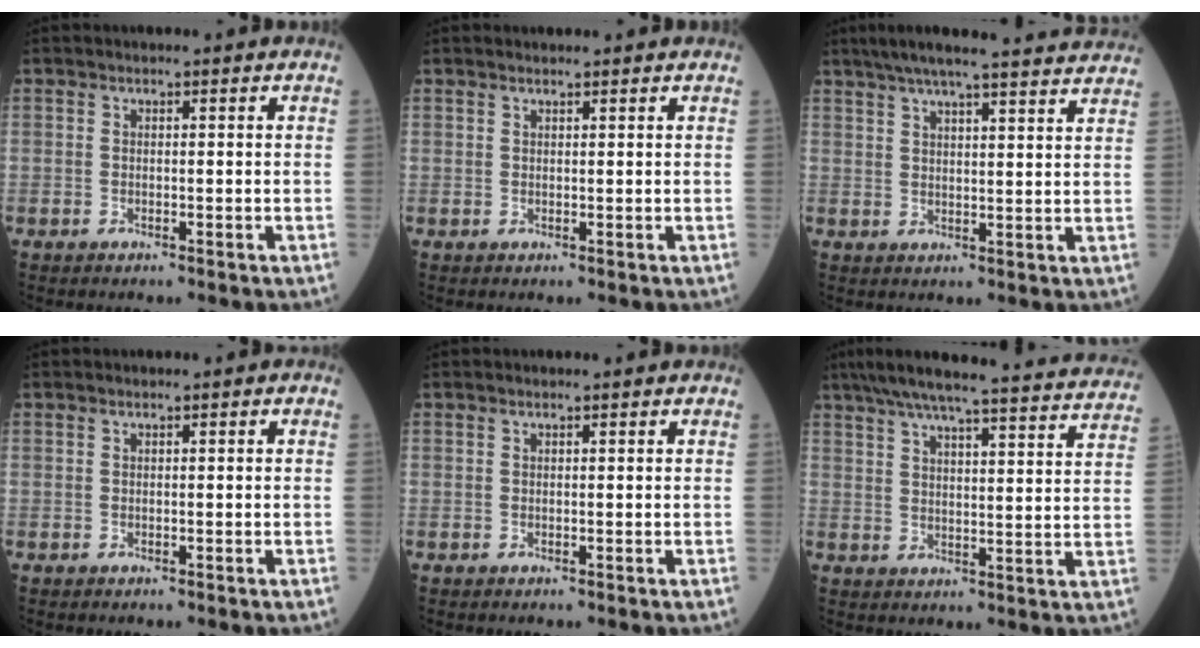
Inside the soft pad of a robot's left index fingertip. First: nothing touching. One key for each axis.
{"total": 1.2, "fx": 1.2, "fy": 0.4, "fz": 0.1, "tx": -0.008, "ty": 0.010, "tz": 0.019}
{"total": 20.7, "fx": 18.6, "fy": 1.0, "fz": 9.0, "tx": -0.139, "ty": 0.014, "tz": 0.237}
{"total": 0.0}
{"total": 0.0}
{"total": 29.4, "fx": 27.0, "fy": 2.0, "fz": 11.5, "tx": -0.185, "ty": -0.035, "tz": 0.332}